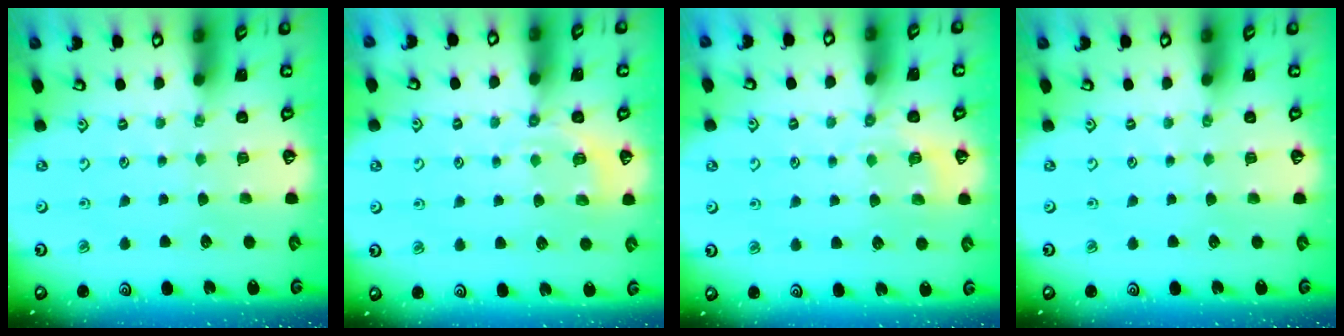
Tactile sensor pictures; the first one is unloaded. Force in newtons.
{"total": 5.0, "press": 4.7, "slide": 1.8}
{"total": 4.4, "press": 4.2, "slide": 1.6}
{"total": 0.0}